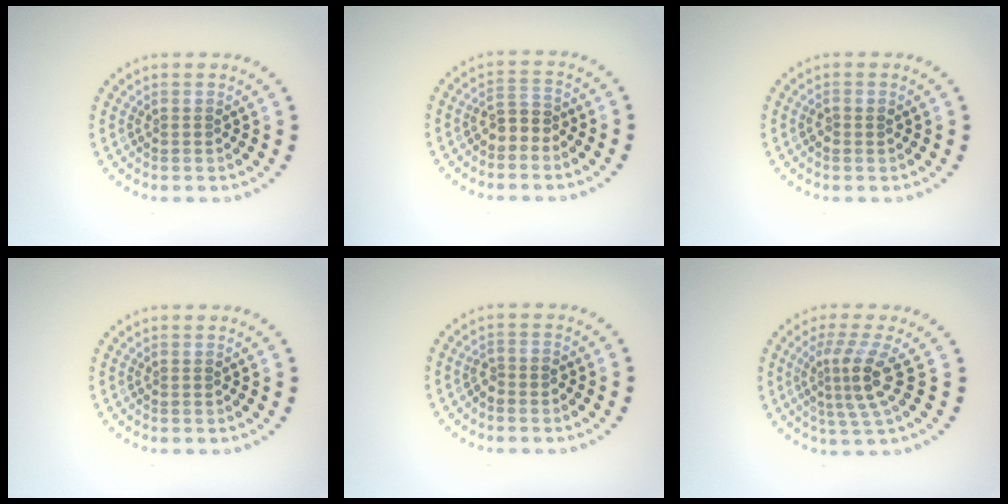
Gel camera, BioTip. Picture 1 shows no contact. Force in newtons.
{"total": 2.0, "press": 1.8, "slide": 0.8}
{"total": 0.8, "press": 0.8, "slide": 0.0}
{"total": 0.0}
{"total": 1.4, "press": 1.1, "slide": 0.9}
{"total": 3.8, "press": 2.6, "slide": 2.7}